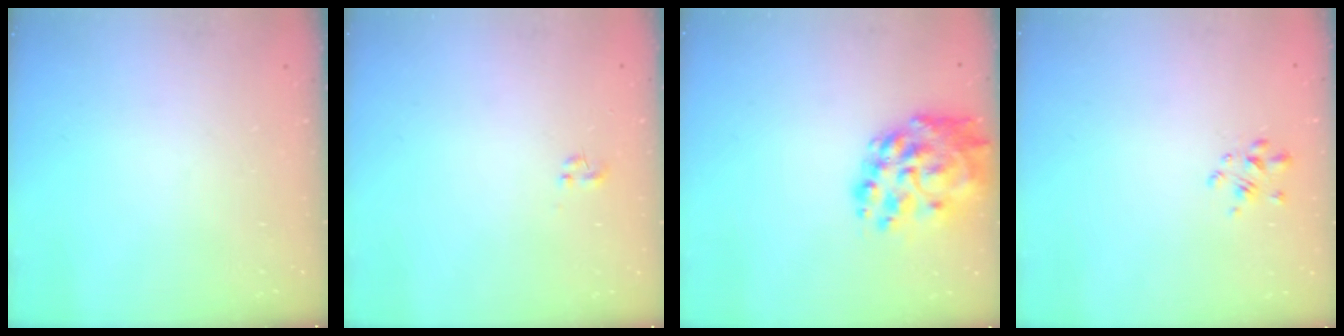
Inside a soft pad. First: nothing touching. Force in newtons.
{"total": 0.0}
{"total": 13.4, "press": 12.5, "slide": 4.8}
{"total": 2.7, "press": 2.4, "slide": 1.1}